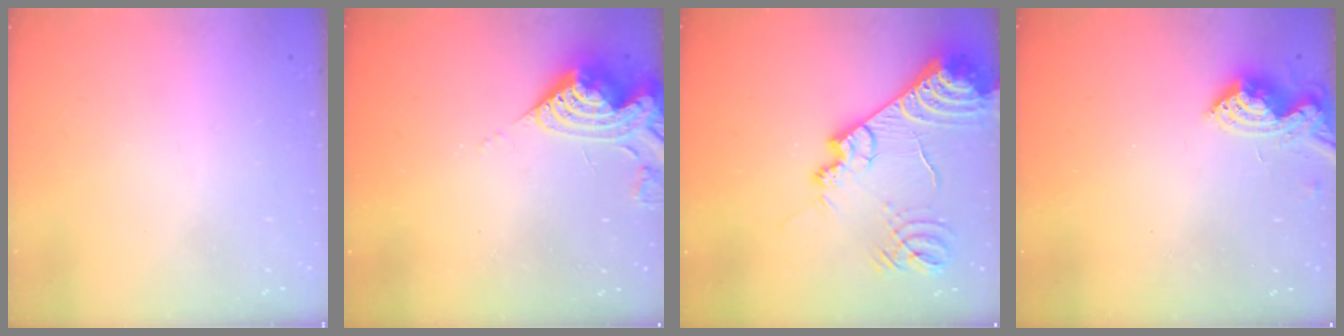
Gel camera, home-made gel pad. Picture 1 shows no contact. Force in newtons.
{"total": 10.3, "press": 10.3, "slide": 0.7}
{"total": 20.1, "press": 20.0, "slide": 2.1}
{"total": 8.7, "press": 8.7, "slide": 0.3}